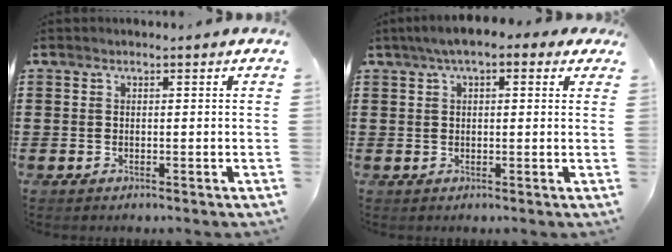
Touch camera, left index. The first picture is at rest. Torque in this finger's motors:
{"motor_torque": [2.14, 0.00, 0.52, -0.04]}